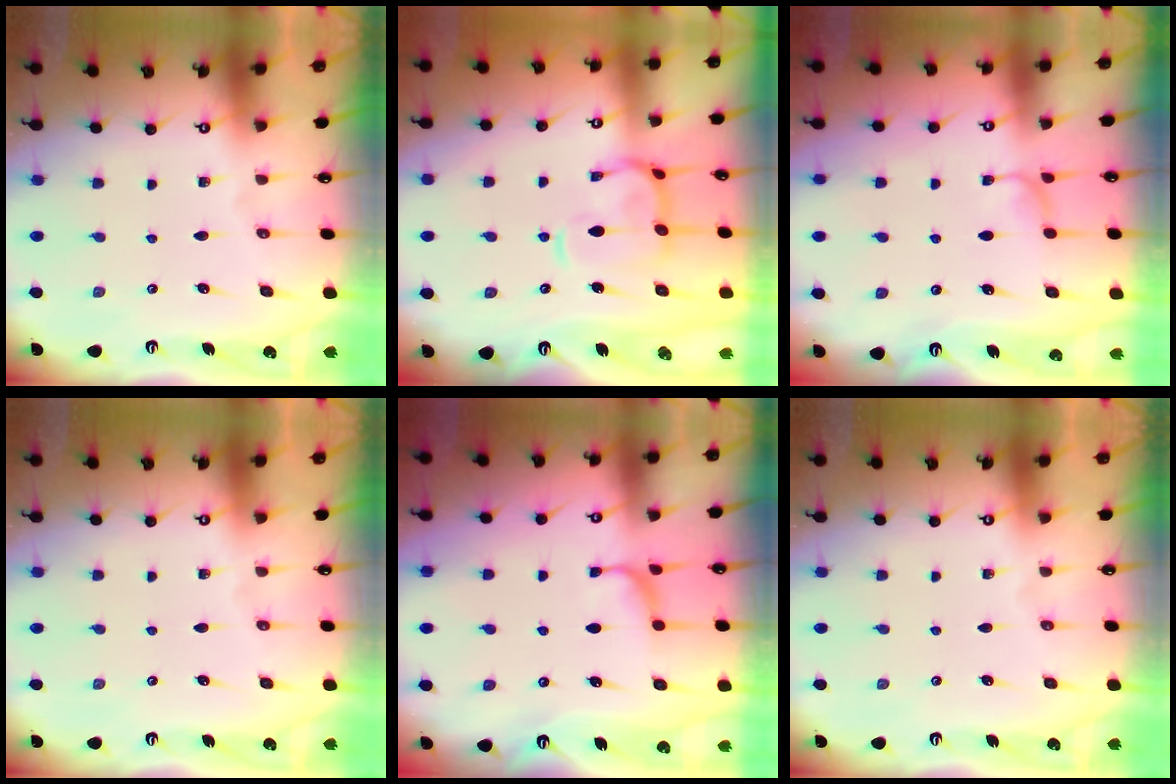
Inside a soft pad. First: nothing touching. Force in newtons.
{"total": 6.5, "press": 6.4, "slide": 1.1}
{"total": 0.9, "press": 0.0, "slide": 0.9}
{"total": 0.0}
{"total": 1.7, "press": 1.6, "slide": 0.5}
{"total": 0.0}